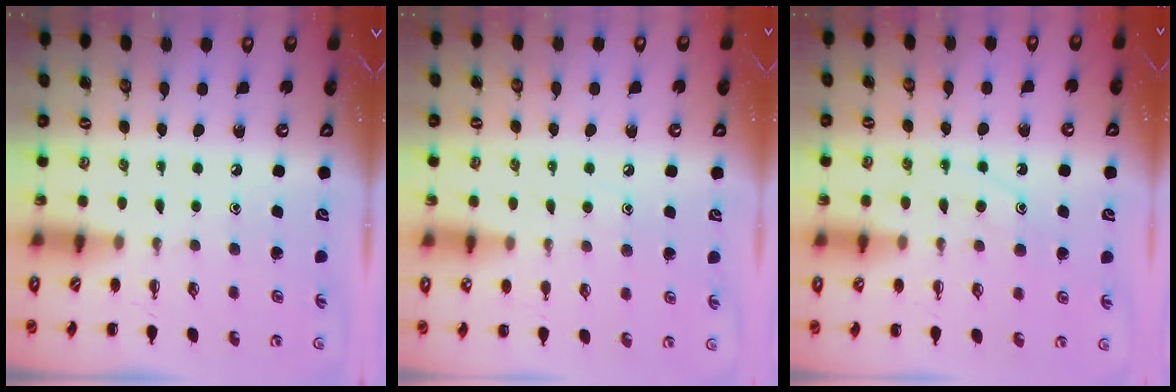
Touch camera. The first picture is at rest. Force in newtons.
{"total": 7.4, "press": 7.2, "slide": 1.8}
{"total": 12.1, "press": 12.0, "slide": 0.9}